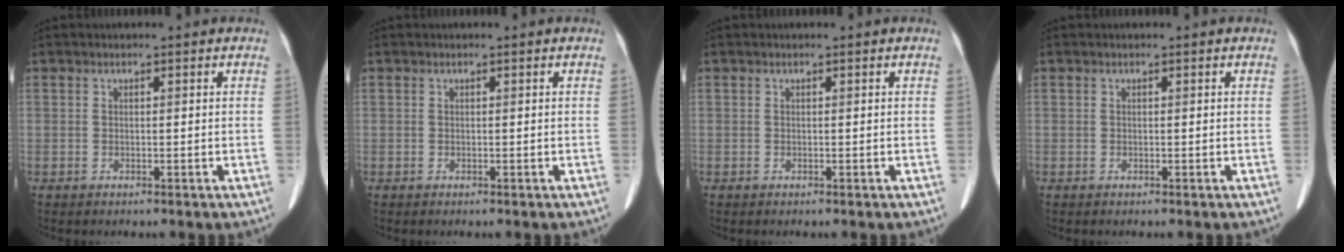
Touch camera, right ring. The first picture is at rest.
{"total": 0.0}
{"total": 0.0}
{"total": 0.0}